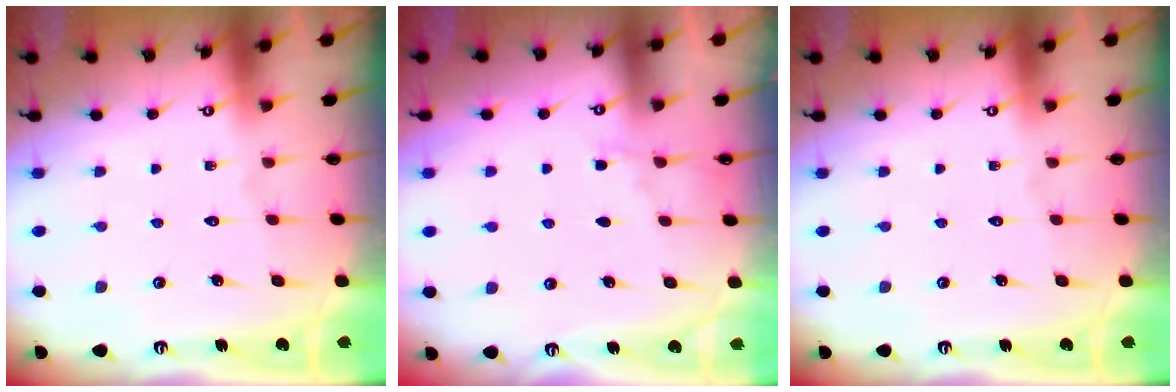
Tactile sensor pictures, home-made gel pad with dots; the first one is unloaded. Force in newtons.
{"total": 2.7, "press": 2.6, "slide": 0.4}
{"total": 0.0}